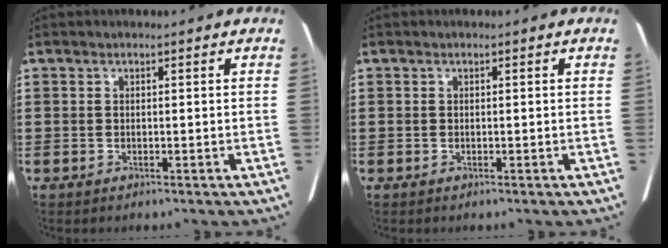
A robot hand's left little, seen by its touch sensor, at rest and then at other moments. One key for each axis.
{"total": 0.0}